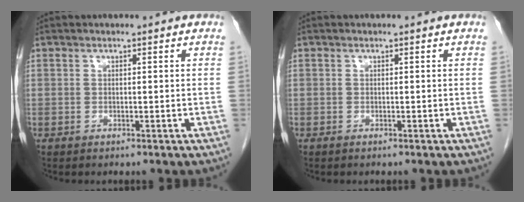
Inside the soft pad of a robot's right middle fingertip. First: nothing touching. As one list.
[{"total": 0.0}]